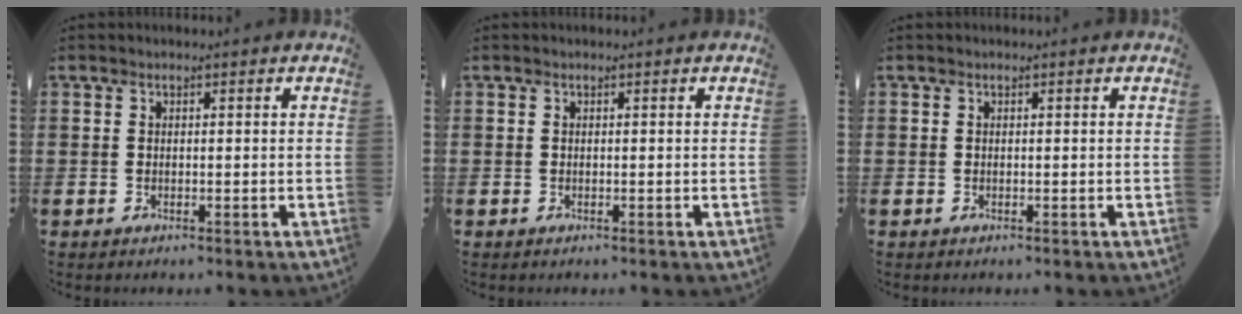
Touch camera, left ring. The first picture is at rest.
{"total": 0.0}
{"total": 0.0}